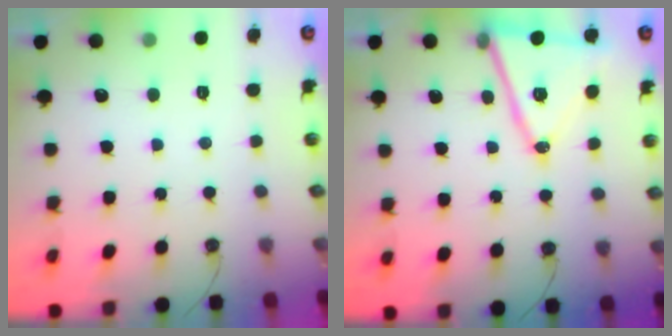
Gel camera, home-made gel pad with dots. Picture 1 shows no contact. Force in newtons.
{"total": 15.6, "press": 15.0, "slide": 3.9}